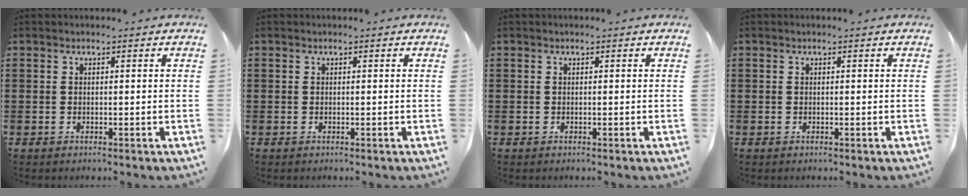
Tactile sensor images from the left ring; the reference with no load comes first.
{"total": 0.0}
{"total": 0.0}
{"total": 0.0}